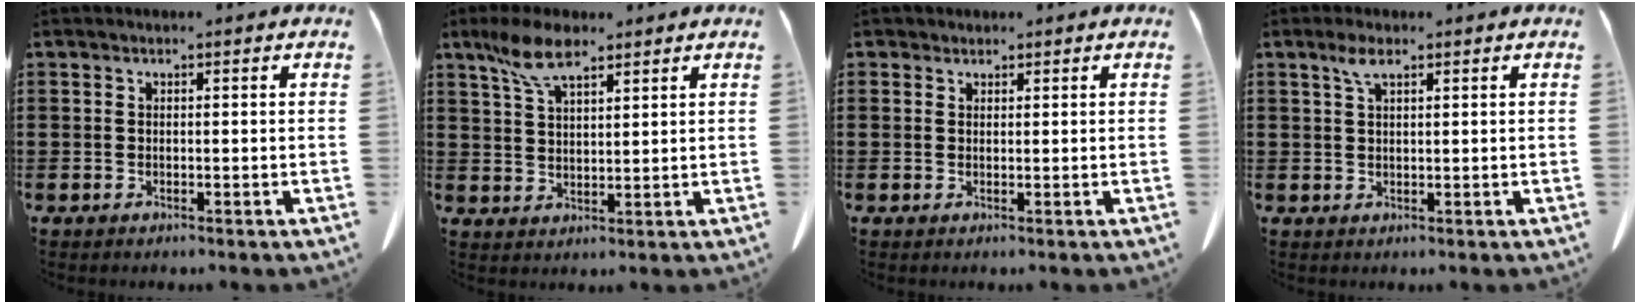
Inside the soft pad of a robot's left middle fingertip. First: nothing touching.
{"total": 6.9, "force": [4.5, 2.4, 4.6], "torque": [-0.109, -0.001, 0.082]}
{"total": 1.2, "force": [1.0, 0.6, 0.1], "torque": [-0.006, 0.002, 0.022]}
{"total": 2.8, "force": [1.6, 0.8, 2.1], "torque": [-0.047, 0.004, 0.028]}